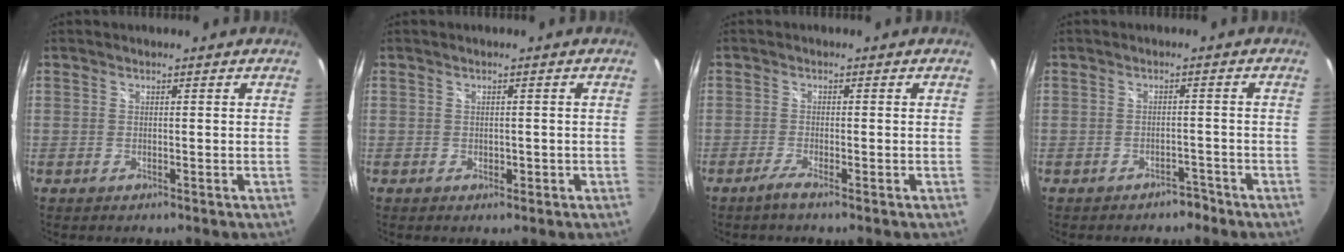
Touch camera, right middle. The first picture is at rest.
{"total": 1.2, "force": [-0.3, 1.0, 0.6], "torque": [-0.005, -0.002, -0.005]}
{"total": 2.3, "force": [-1.7, -0.1, 1.6], "torque": [-0.038, -0.006, -0.035]}
{"total": 2.7, "force": [-2.2, 1.4, 0.6], "torque": [-0.013, 0.005, -0.027]}